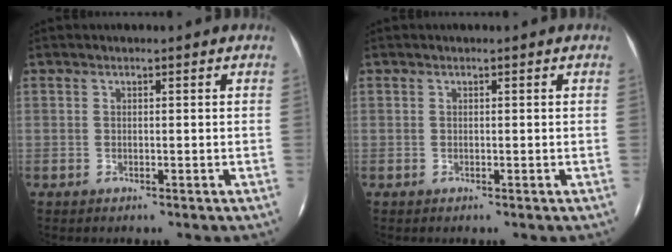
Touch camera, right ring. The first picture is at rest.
{"total": 0.0}